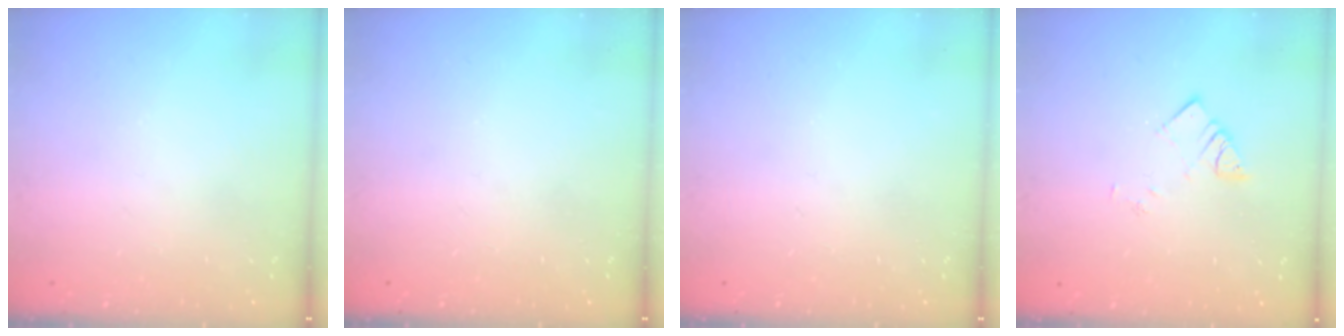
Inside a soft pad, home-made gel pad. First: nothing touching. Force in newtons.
{"total": 0.0}
{"total": 0.0}
{"total": 3.7, "press": 3.7, "slide": 0.1}